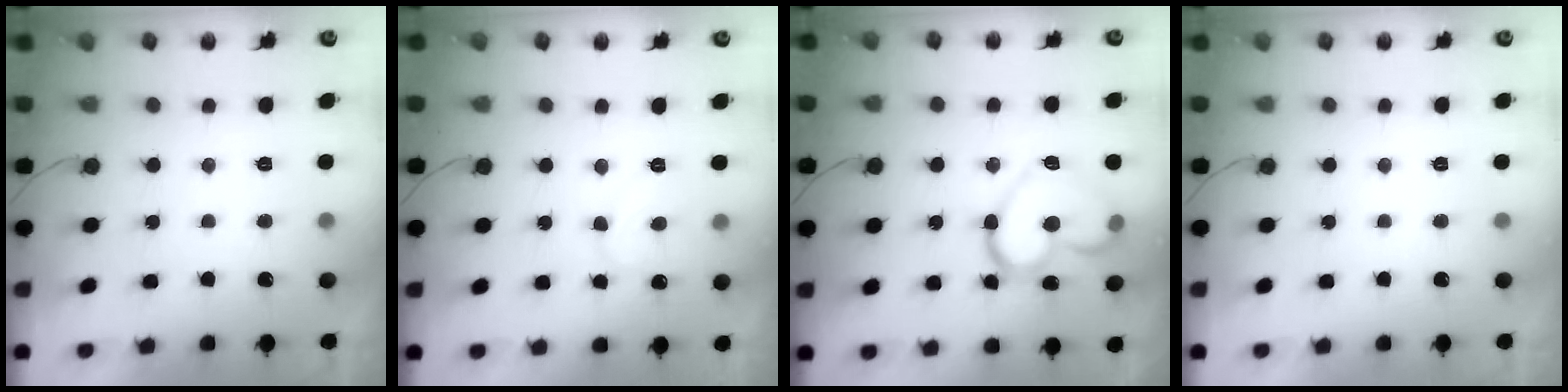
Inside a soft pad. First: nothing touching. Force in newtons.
{"total": 6.1, "press": 6.1, "slide": 0.4}
{"total": 16.6, "press": 16.5, "slide": 1.3}
{"total": 0.0}